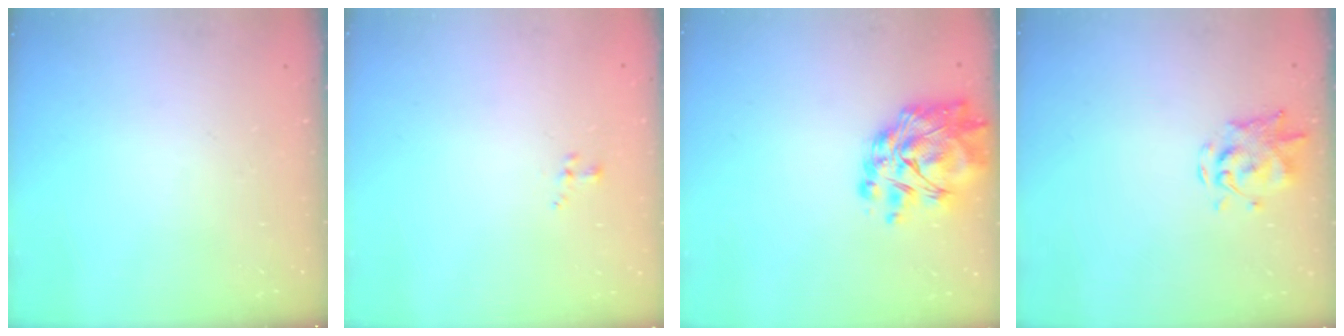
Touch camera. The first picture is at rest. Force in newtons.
{"total": 0.8, "press": 0.6, "slide": 0.6}
{"total": 10.5, "press": 9.7, "slide": 4.1}
{"total": 1.8, "press": 1.8, "slide": 0.4}